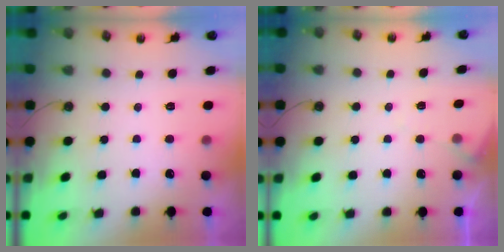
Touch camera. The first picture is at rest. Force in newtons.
{"total": 5.8, "press": 5.8, "slide": 0.7}